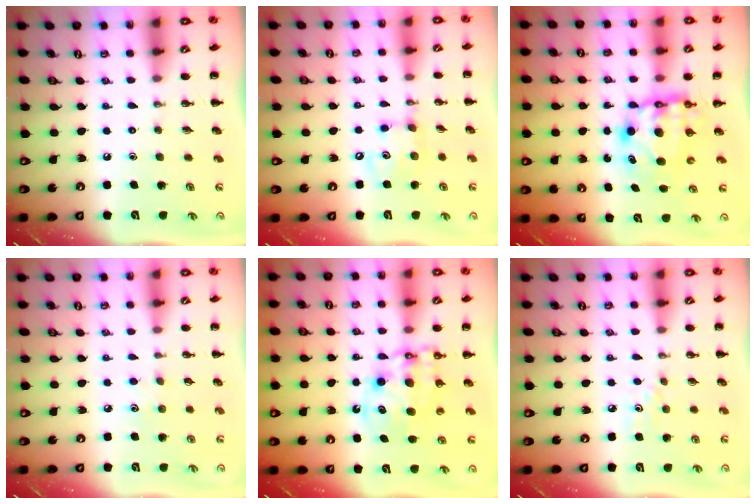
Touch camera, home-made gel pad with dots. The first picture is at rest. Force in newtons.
{"total": 8.1, "press": 8.0, "slide": 1.2}
{"total": 6.9, "press": 6.6, "slide": 1.9}
{"total": 4.6, "press": 4.4, "slide": 1.3}
{"total": 11.3, "press": 11.0, "slide": 2.6}
{"total": 4.1, "press": 3.8, "slide": 1.5}